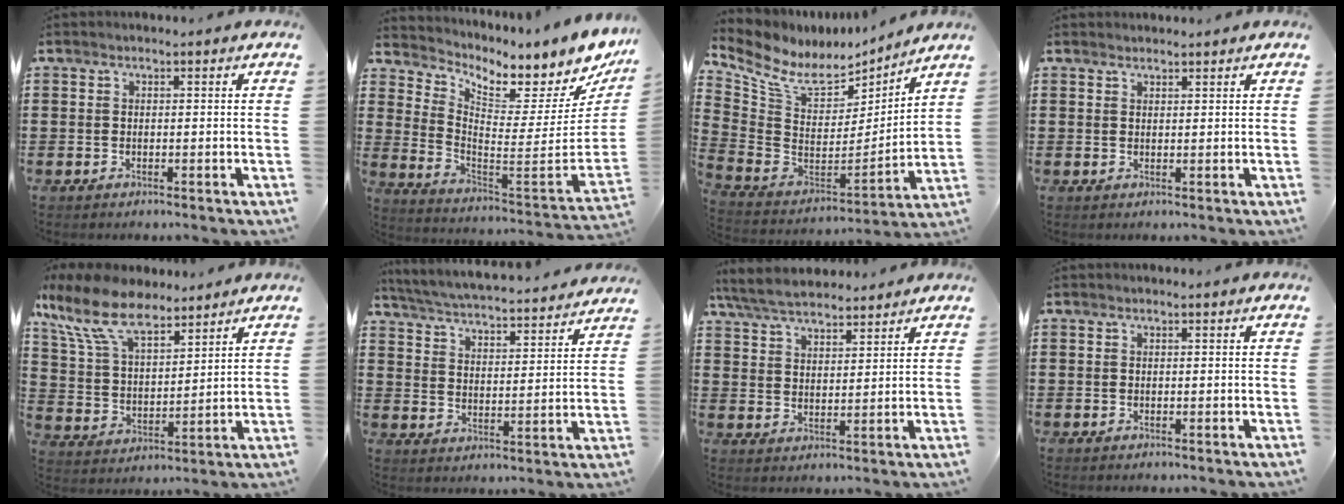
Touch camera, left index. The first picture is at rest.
{"total": 5.6, "force": [4.7, 1.9, 2.4], "torque": [-0.055, -0.071, 0.073]}
{"total": 8.4, "force": [6.1, 4.3, 3.9], "torque": [-0.113, -0.040, 0.108]}
{"total": 1.1, "force": [1.1, 0.1, 0.0], "torque": [-0.002, -0.001, 0.021]}
{"total": 11.7, "force": [8.7, 4.5, 6.3], "torque": [-0.159, -0.026, 0.160]}
{"total": 4.5, "force": [4.5, -0.5, 0.6], "torque": [-0.036, -0.039, 0.071]}
{"total": 5.8, "force": [5.3, 1.6, 1.7], "torque": [-0.053, -0.012, 0.099]}
{"total": 0.0}